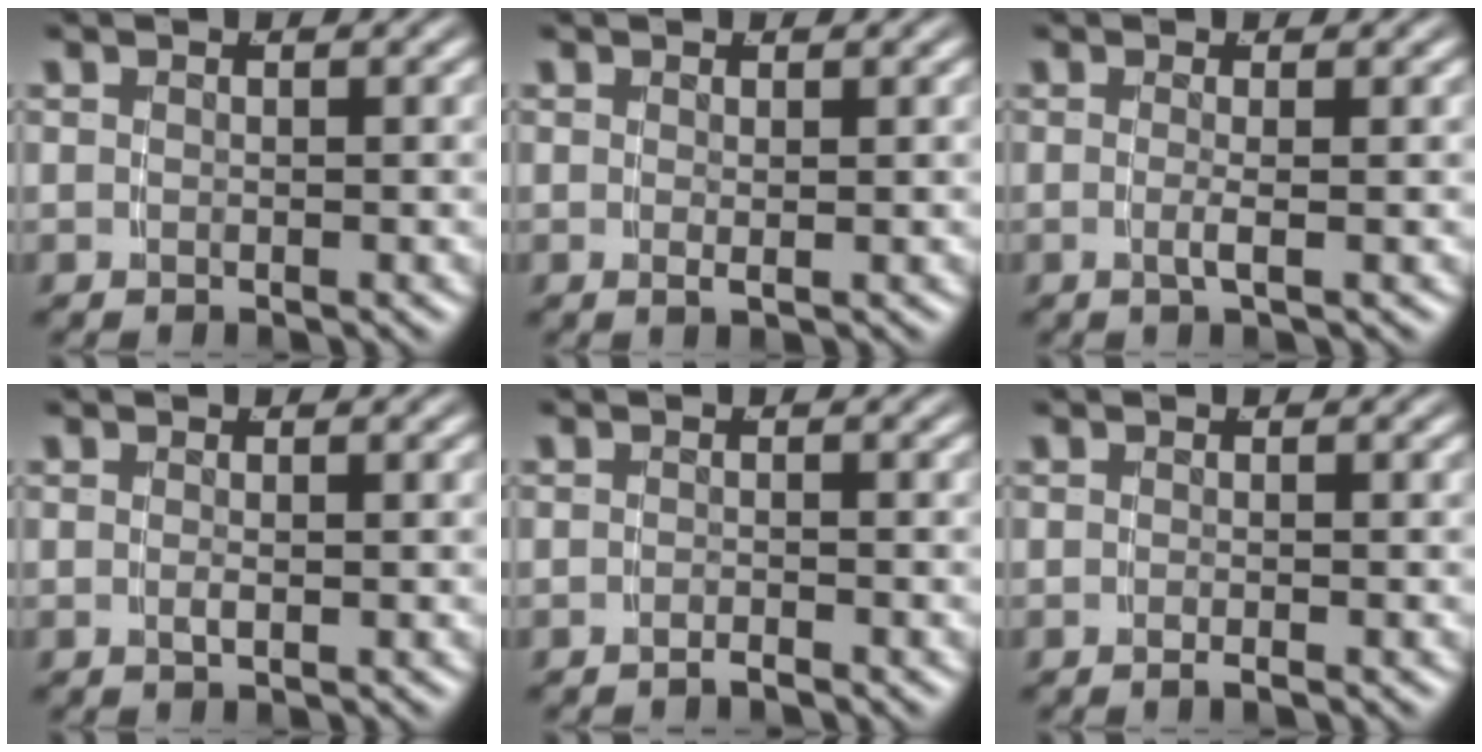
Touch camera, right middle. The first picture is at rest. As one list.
[{"total": 0.8, "force": [0.2, -0.6, 0.4], "torque": [-0.007, -0.004, 0.006]}, {"total": 1.3, "force": [-0.4, -0.6, 1.0], "torque": [-0.026, -0.009, -0.005]}, {"total": 0.6, "force": [-0.2, -0.4, 0.4], "torque": [-0.010, -0.004, 0.002]}, {"total": 1.1, "force": [-1.0, -0.5, 0.1], "torque": [-0.005, 0.002, -0.021]}, {"total": 0.9, "force": [-0.7, -0.5, 0.3], "torque": [-0.006, 0.003, -0.014]}]